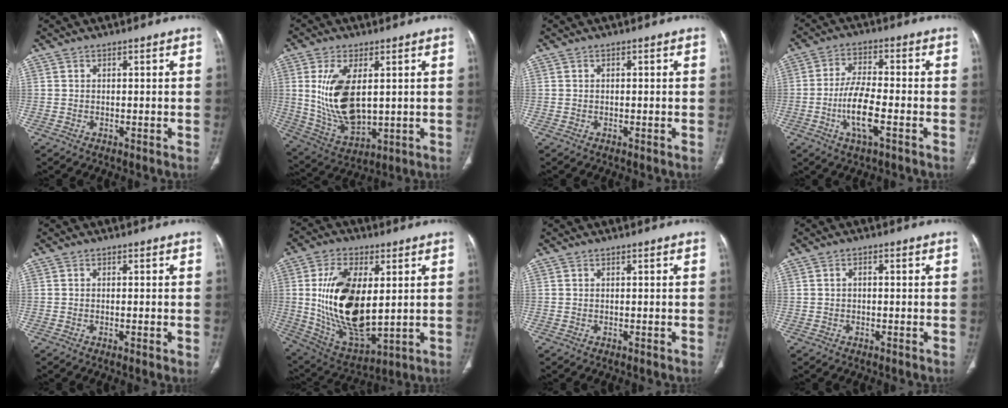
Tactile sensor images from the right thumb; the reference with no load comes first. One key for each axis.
{"total": 14.1, "fx": 2.2, "fy": 7.4, "fz": 11.8, "tx": -0.222, "ty": -0.019, "tz": 0.060}
{"total": 0.0}
{"total": 9.0, "fx": -3.0, "fy": 2.8, "fz": 8.0, "tx": -0.162, "ty": 0.012, "tz": -0.057}
{"total": 1.7, "fx": -0.3, "fy": 0.2, "fz": 1.6, "tx": -0.032, "ty": -0.005, "tz": -0.005}
{"total": 20.8, "fx": 2.2, "fy": 10.7, "fz": 17.7, "tx": -0.320, "ty": -0.021, "tz": 0.056}
{"total": 0.0}
{"total": 1.1, "fx": 0.0, "fy": 0.7, "fz": 0.8, "tx": -0.012, "ty": 0.005, "tz": -0.003}